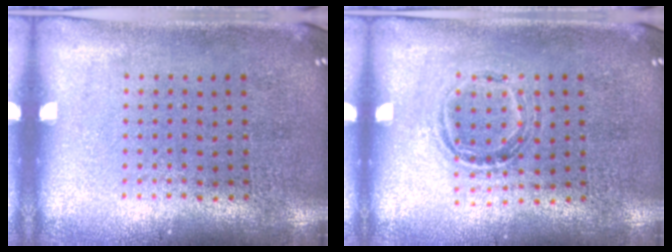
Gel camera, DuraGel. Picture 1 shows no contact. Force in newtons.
{"total": 1.1, "press": 1.0, "slide": 0.4}